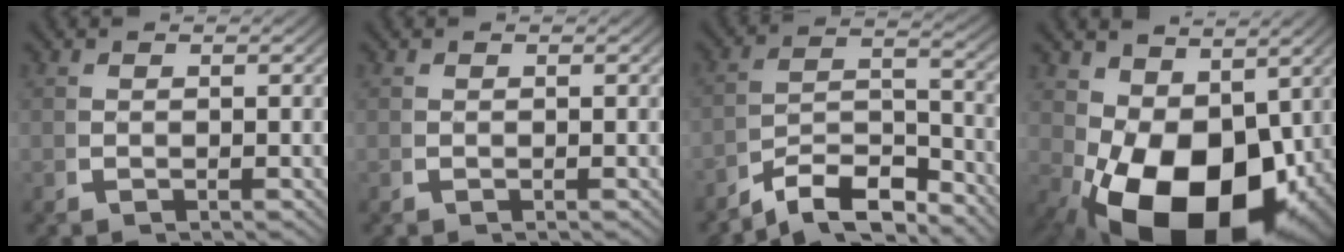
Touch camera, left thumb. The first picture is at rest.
{"total": 0.0}
{"total": 7.6, "force": [-4.3, 4.2, 4.6], "torque": [-0.087, -0.030, -0.066]}
{"total": 16.4, "force": [-3.4, 10.5, 12.1], "torque": [-0.219, -0.081, -0.016]}